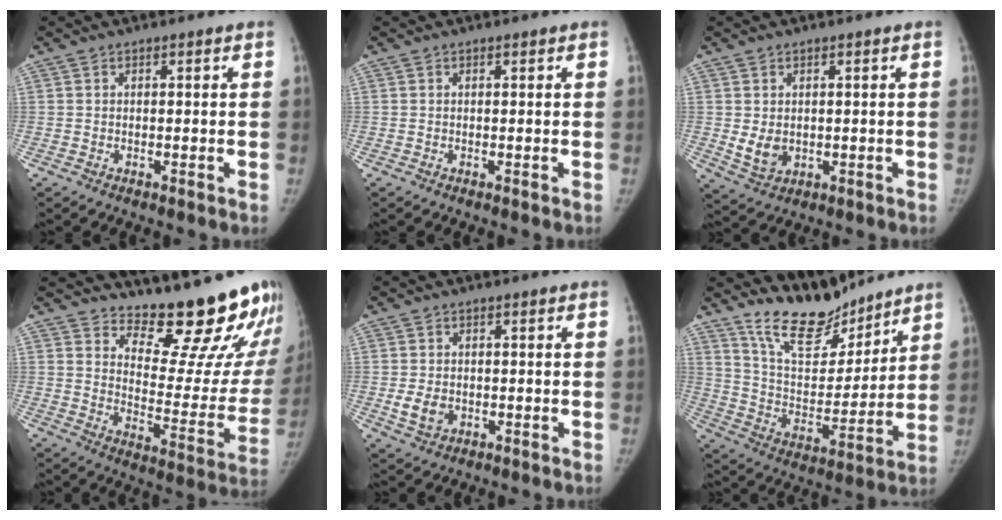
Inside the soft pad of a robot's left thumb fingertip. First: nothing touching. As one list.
[{"total": 0.0}, {"total": 4.3, "force": [0.2, 3.3, 2.7], "torque": [-0.036, -0.012, 0.019]}, {"total": 20.5, "force": [18.0, 5.5, 8.0], "torque": [-0.057, -0.177, 0.233]}, {"total": 4.0, "force": [-0.8, 3.0, 2.5], "torque": [-0.039, -0.001, -0.007]}, {"total": 14.4, "force": [12.6, 5.1, 4.8], "torque": [-0.044, -0.092, 0.234]}]